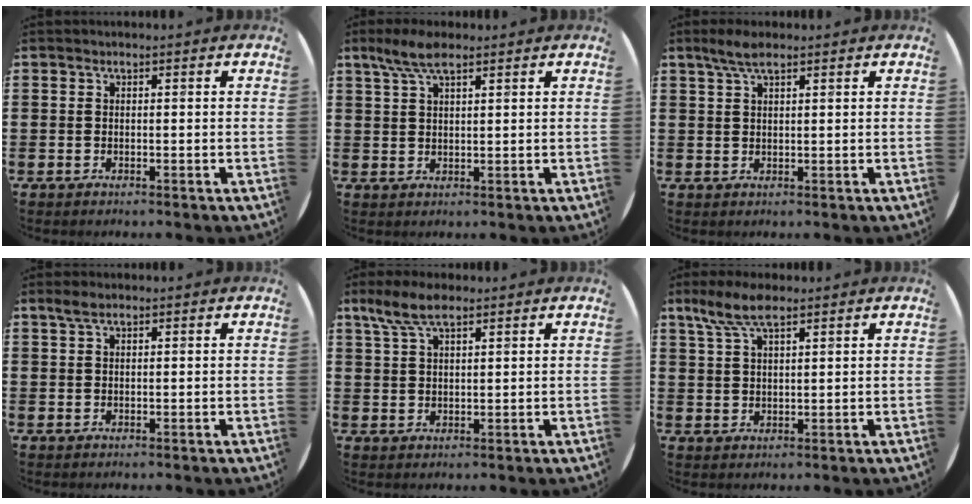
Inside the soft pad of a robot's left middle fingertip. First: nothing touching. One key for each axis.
{"total": 4.9, "fx": 3.2, "fy": 1.7, "fz": 3.3, "tx": -0.063, "ty": 0.002, "tz": 0.056}
{"total": 3.3, "fx": 2.3, "fy": 0.9, "fz": 2.1, "tx": -0.037, "ty": 0.003, "tz": 0.039}
{"total": 1.6, "fx": 1.1, "fy": 0.6, "fz": 1.0, "tx": -0.020, "ty": 0.006, "tz": 0.019}
{"total": 5.9, "fx": 3.9, "fy": 2.1, "fz": 3.9, "tx": -0.076, "ty": 0.001, "tz": 0.069}
{"total": 6.0, "fx": 4.0, "fy": 2.1, "fz": 4.0, "tx": -0.078, "ty": 0.002, "tz": 0.070}